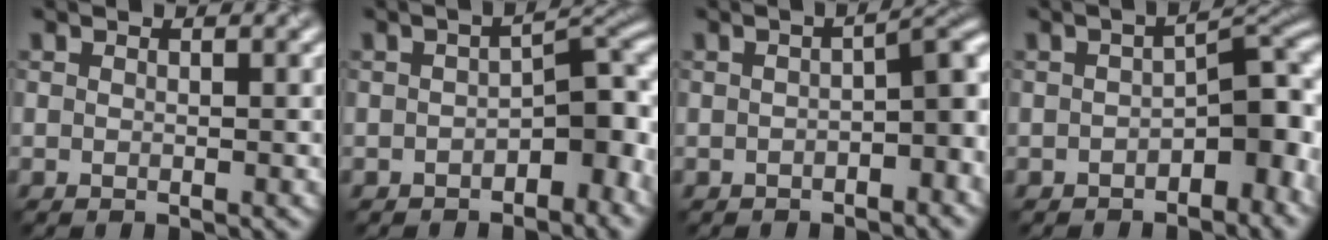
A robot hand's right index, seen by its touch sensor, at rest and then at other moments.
{"total": 5.8, "force": [-2.4, 3.0, 4.4], "torque": [-0.042, 0.013, -0.043]}
{"total": 4.1, "force": [-1.5, 1.6, 3.5], "torque": [-0.038, 0.013, -0.027]}
{"total": 6.4, "force": [-2.5, 3.1, 5.0], "torque": [-0.047, 0.013, -0.046]}